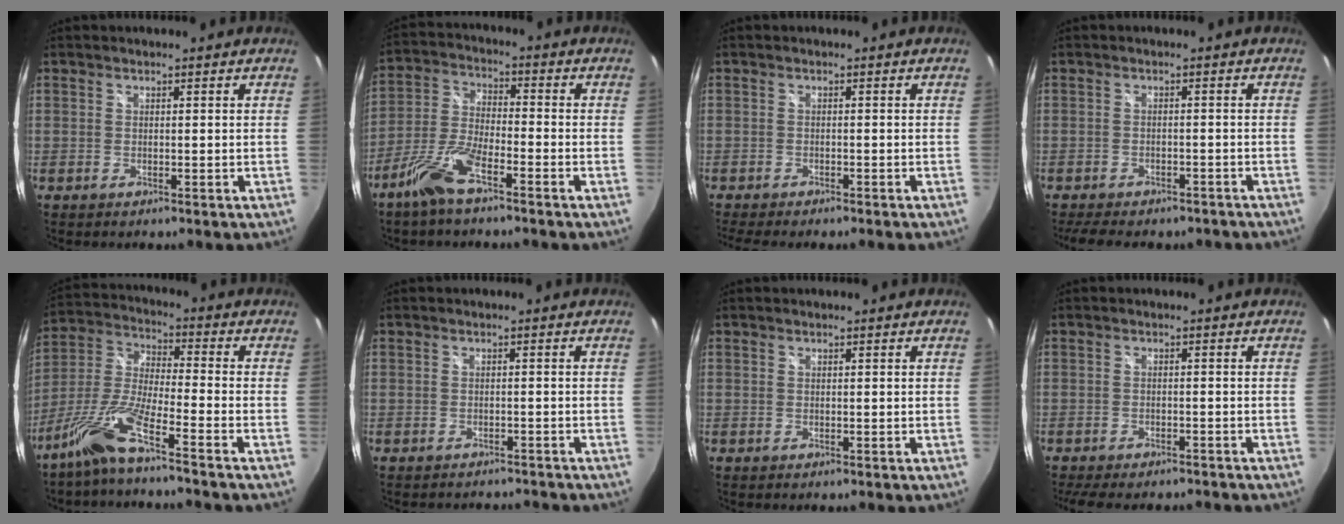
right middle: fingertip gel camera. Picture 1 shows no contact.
{"total": 9.1, "force": [-6.2, 2.2, 6.3], "torque": [-0.137, -0.003, -0.123]}
{"total": 4.4, "force": [-3.9, 0.1, 2.0], "torque": [-0.040, -0.016, -0.061]}
{"total": 11.0, "force": [-9.1, 3.9, 4.9], "torque": [-0.104, -0.018, -0.122]}
{"total": 10.0, "force": [-7.2, 0.0, 6.9], "torque": [-0.153, 0.003, -0.145]}
{"total": 5.2, "force": [-4.8, 1.5, 1.4], "torque": [-0.028, -0.007, -0.061]}
{"total": 0.0}
{"total": 10.0, "force": [-8.6, 2.6, 4.4], "torque": [-0.094, -0.017, -0.123]}